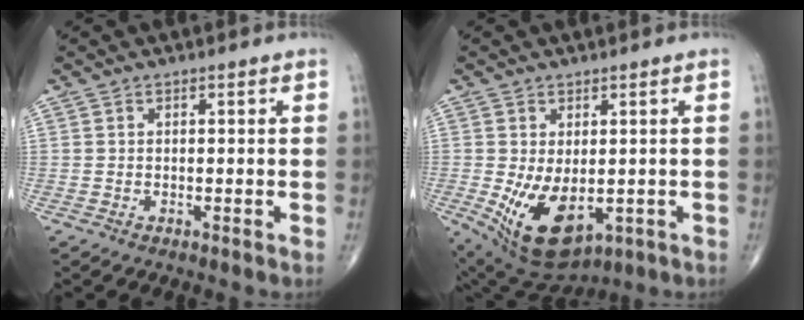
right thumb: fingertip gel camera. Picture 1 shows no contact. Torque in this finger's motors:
{"motor_torque": [0.43, 0.42, 0.68, 0.31, 0.39]}